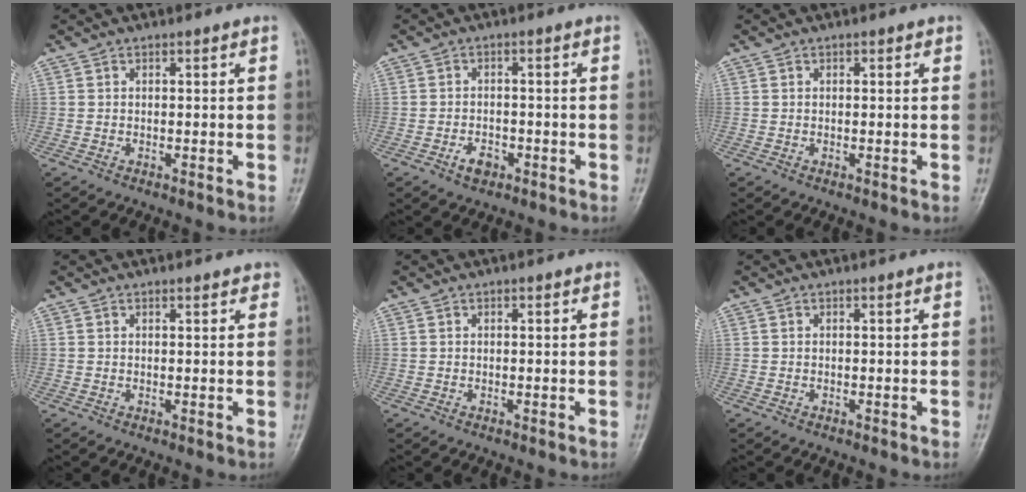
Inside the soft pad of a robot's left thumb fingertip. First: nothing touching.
{"total": 3.0, "force": [-1.8, 1.9, 1.6], "torque": [-0.022, 0.010, -0.028]}
{"total": 0.9, "force": [0.3, 0.5, 0.7], "torque": [-0.005, 0.001, 0.002]}
{"total": 1.5, "force": [1.1, 0.7, 0.9], "torque": [-0.004, -0.003, 0.008]}
{"total": 0.6, "force": [0.2, 0.3, 0.5], "torque": [-0.003, 0.002, 0.001]}
{"total": 0.0}